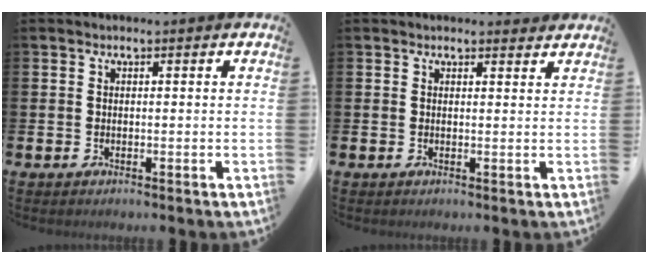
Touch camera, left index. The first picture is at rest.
{"total": 1.3, "force": [1.2, 0.3, 0.1], "torque": [0.007, -0.002, 0.020]}